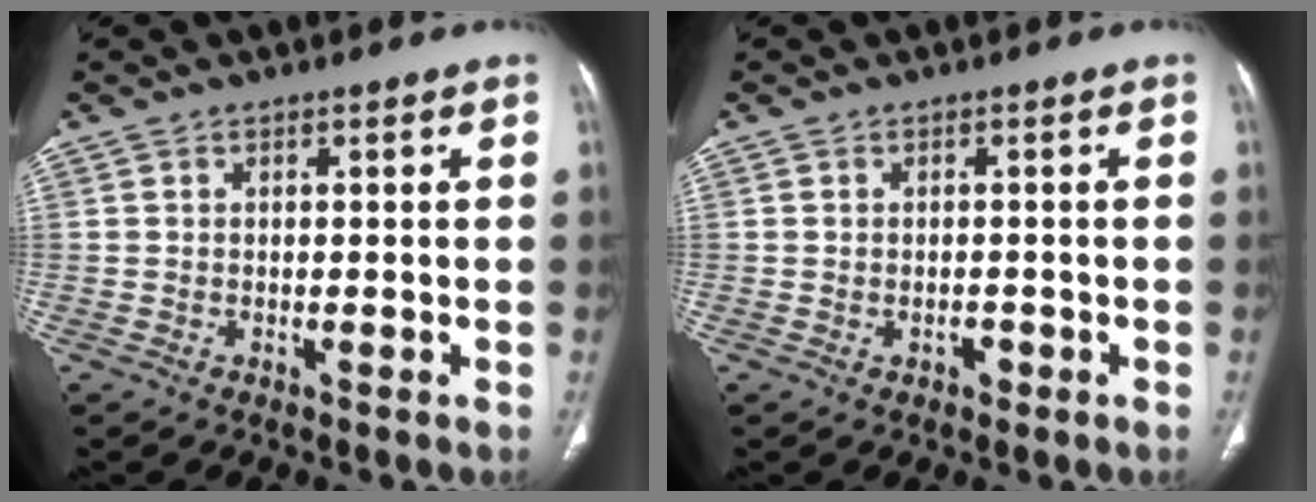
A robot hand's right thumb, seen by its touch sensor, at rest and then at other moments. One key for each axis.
{"total": 1.1, "fx": -0.4, "fy": 0.8, "fz": 0.6, "tx": -0.006, "ty": 0.006, "tz": -0.003}